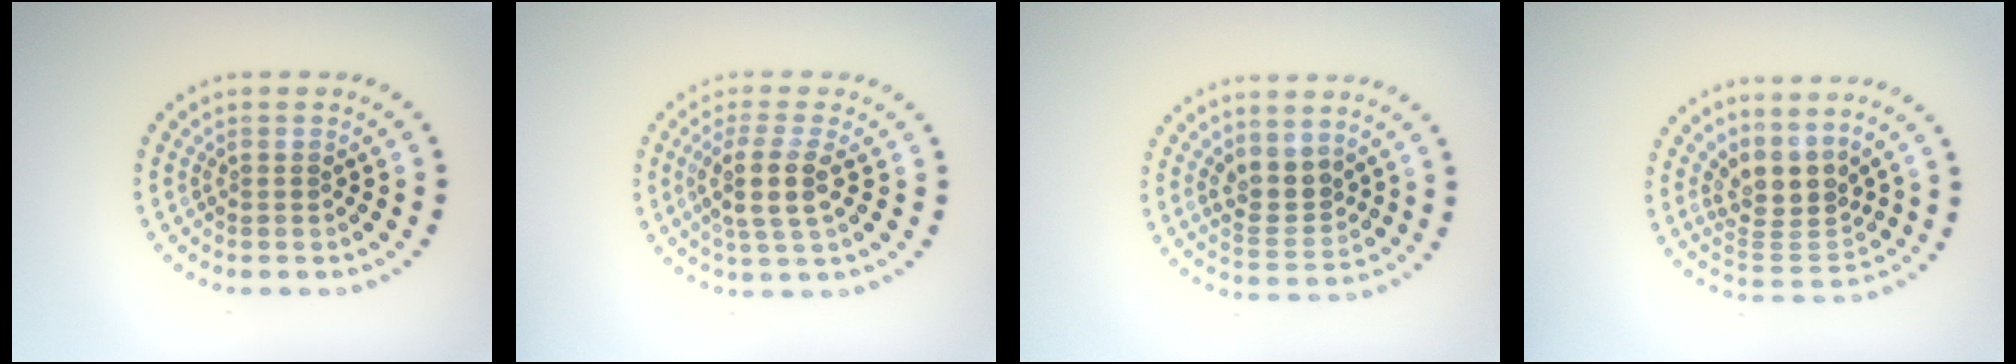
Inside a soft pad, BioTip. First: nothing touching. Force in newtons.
{"total": 3.4, "press": 3.0, "slide": 1.5}
{"total": 3.0, "press": 2.7, "slide": 1.2}
{"total": 4.0, "press": 3.1, "slide": 2.5}